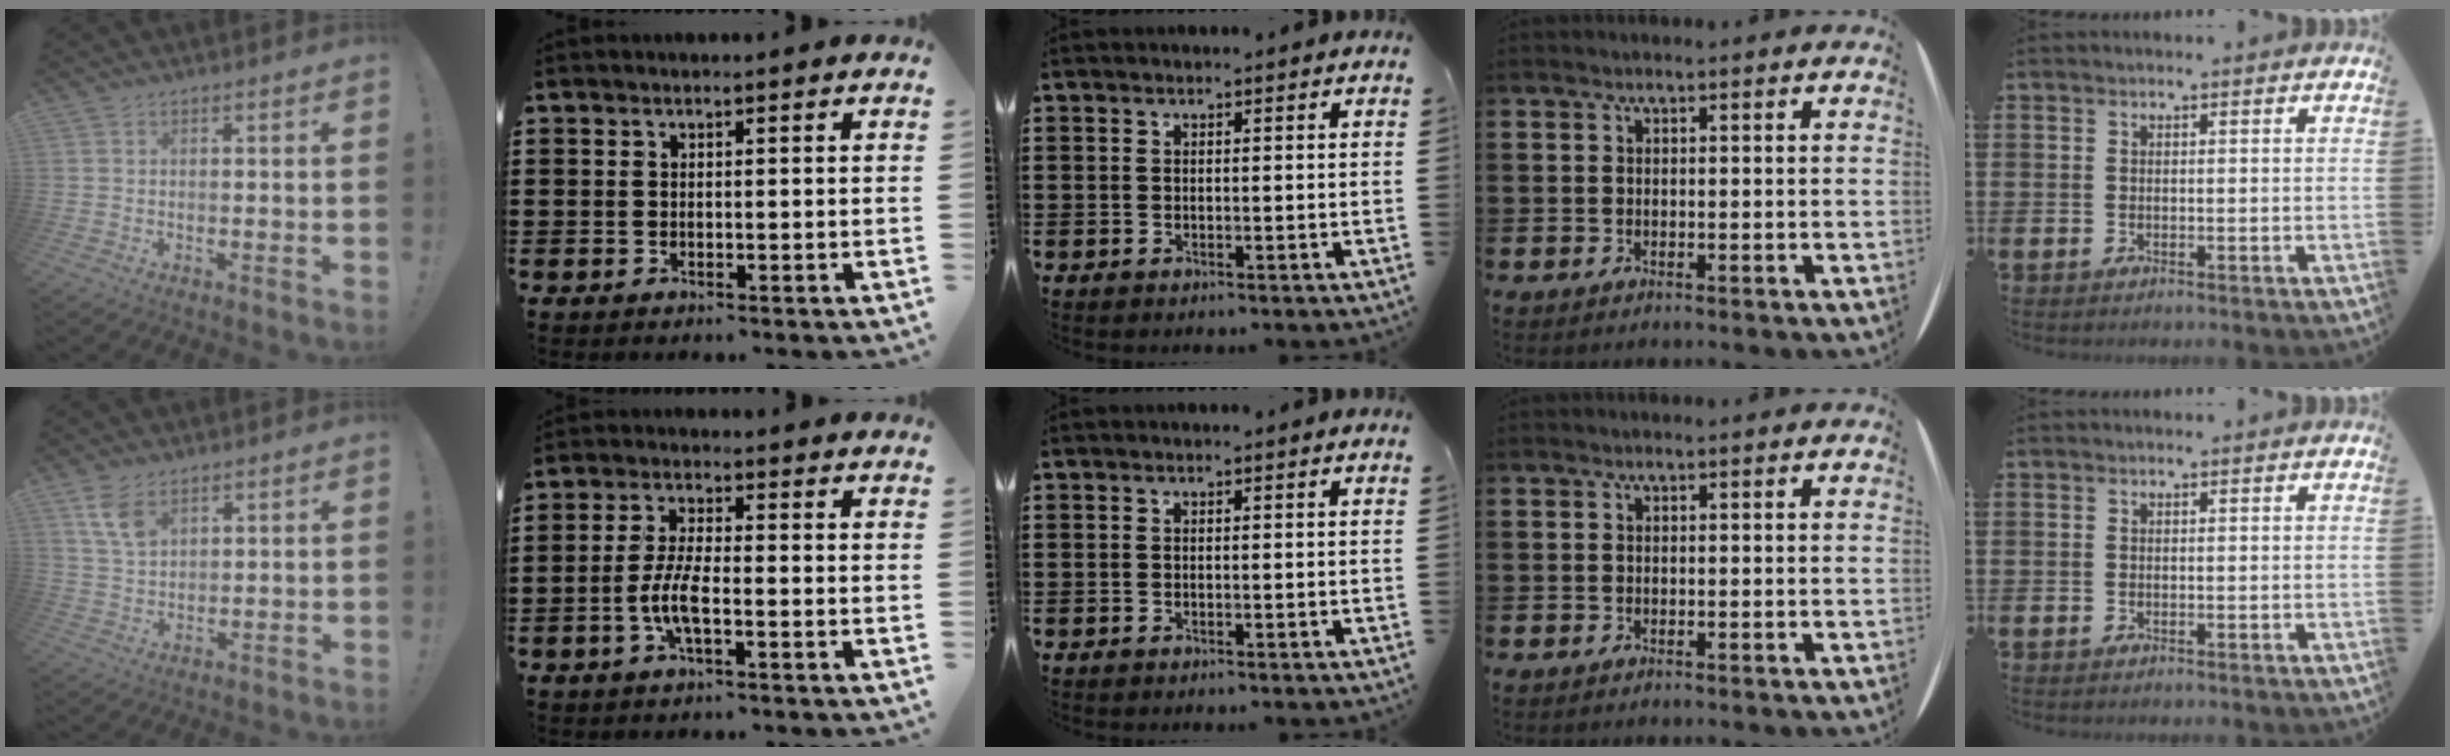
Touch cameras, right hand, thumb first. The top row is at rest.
{"thumb": {"total": 7.2, "force": [4.2, 3.9, 4.4], "torque": [-0.087, -0.013, 0.082]}, "index": {"total": 5.4, "force": [-1.8, 1.4, 4.9], "torque": [-0.117, -0.008, -0.042]}}